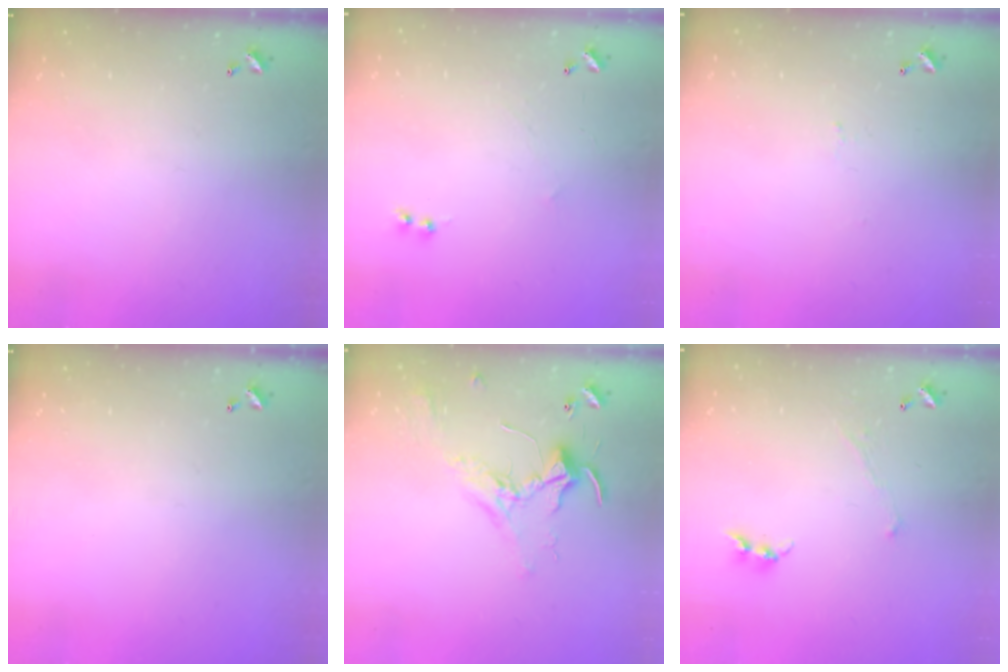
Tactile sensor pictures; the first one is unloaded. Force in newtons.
{"total": 1.1, "press": 0.9, "slide": 0.6}
{"total": 1.7, "press": 1.6, "slide": 0.3}
{"total": 0.0}
{"total": 2.1, "press": 2.1, "slide": 0.5}
{"total": 0.8, "press": 0.7, "slide": 0.3}